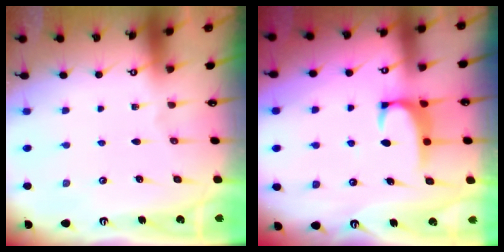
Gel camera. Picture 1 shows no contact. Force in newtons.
{"total": 2.2, "press": 2.2, "slide": 0.3}